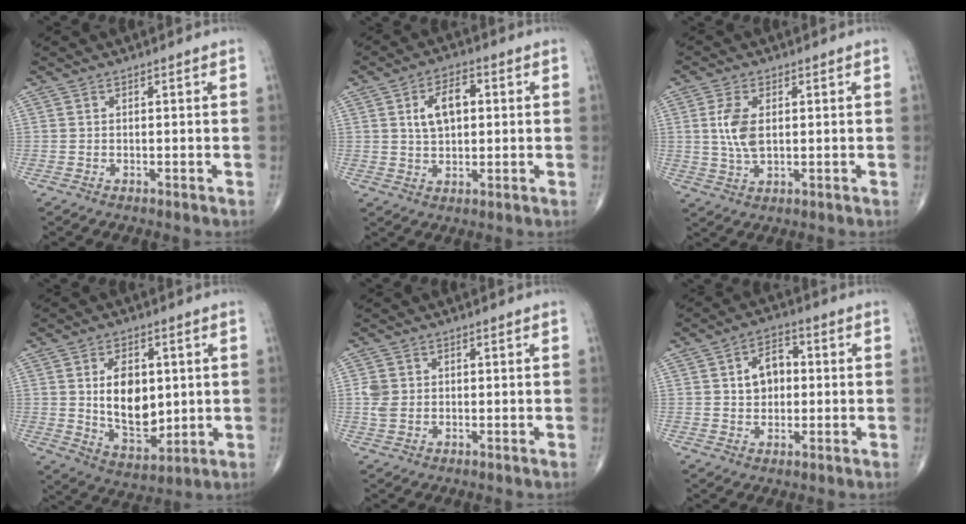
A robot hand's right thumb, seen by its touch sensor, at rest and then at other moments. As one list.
[{"total": 7.6, "force": [1.6, 4.4, 6.0], "torque": [-0.093, 0.007, 0.028]}, {"total": 6.3, "force": [1.0, 3.2, 5.3], "torque": [-0.114, -0.005, 0.020]}, {"total": 12.6, "force": [1.4, 7.8, 9.8], "torque": [-0.127, -0.020, 0.036]}, {"total": 3.2, "force": [0.2, 2.6, 1.8], "torque": [-0.036, 0.003, 0.005]}, {"total": 6.9, "force": [0.8, 4.9, 4.8], "torque": [-0.057, 0.014, 0.008]}]